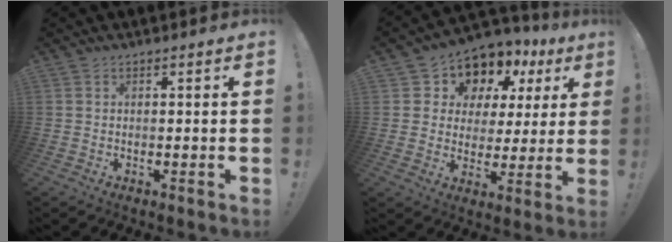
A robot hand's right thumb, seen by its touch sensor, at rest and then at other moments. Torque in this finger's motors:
{"motor_torque": [0.96, 1.01, 0.44, 0.38, 0.00]}